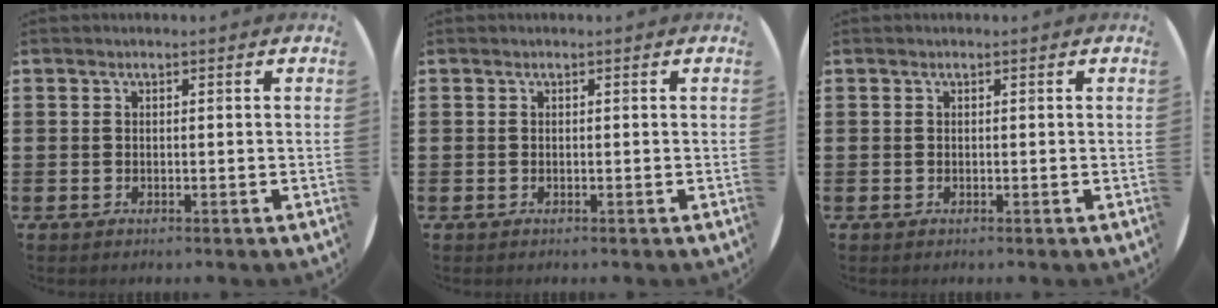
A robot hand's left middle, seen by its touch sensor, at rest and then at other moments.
{"total": 0.0}
{"total": 0.0}